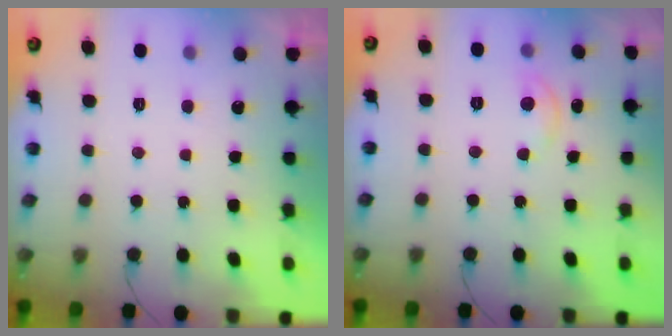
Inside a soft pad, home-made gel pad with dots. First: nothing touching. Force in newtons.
{"total": 2.8, "press": 2.8, "slide": 0.3}